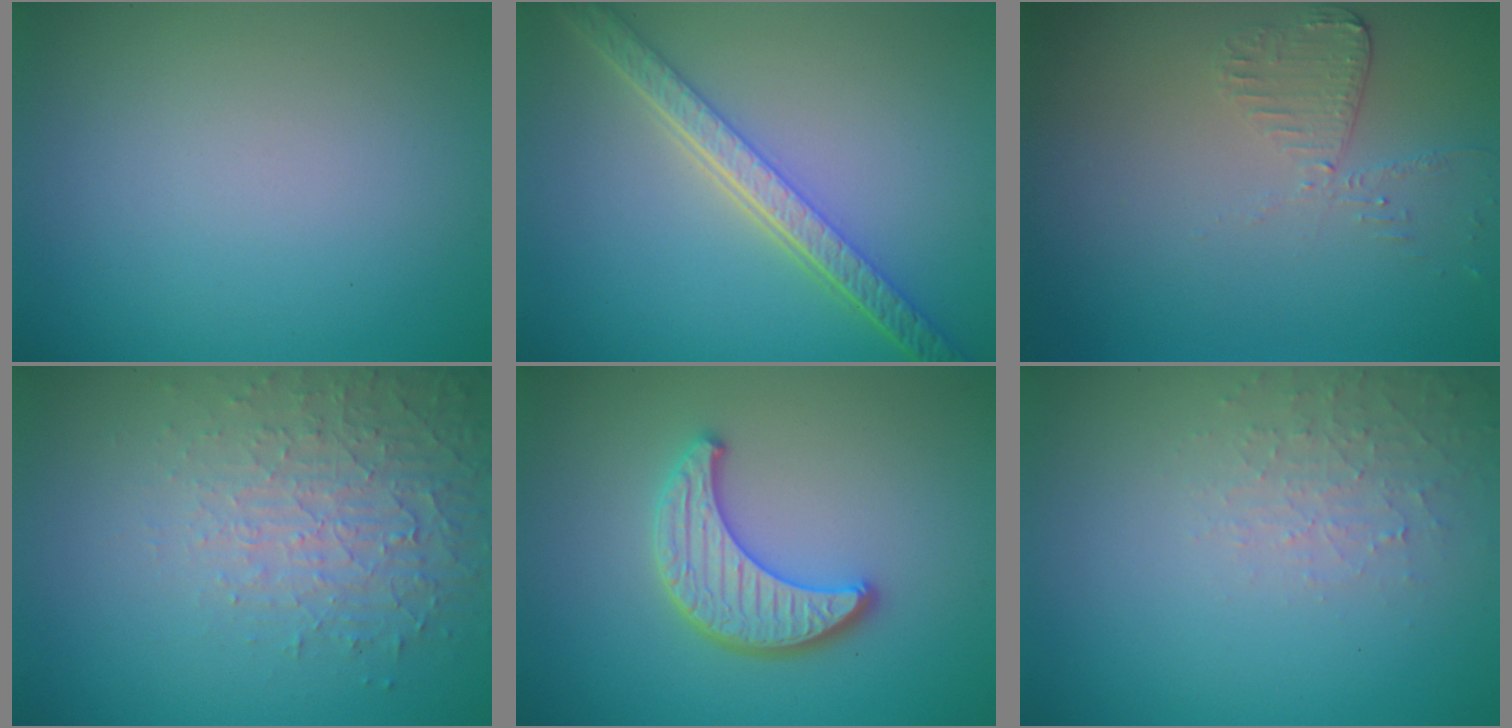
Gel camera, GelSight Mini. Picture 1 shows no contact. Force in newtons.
{"total": 5.7, "press": 4.4, "slide": 3.6}
{"total": 1.9, "press": 1.9, "slide": 0.4}
{"total": 4.9, "press": 3.2, "slide": 3.6}
{"total": 3.8, "press": 3.5, "slide": 1.4}
{"total": 2.1, "press": 2.0, "slide": 0.5}